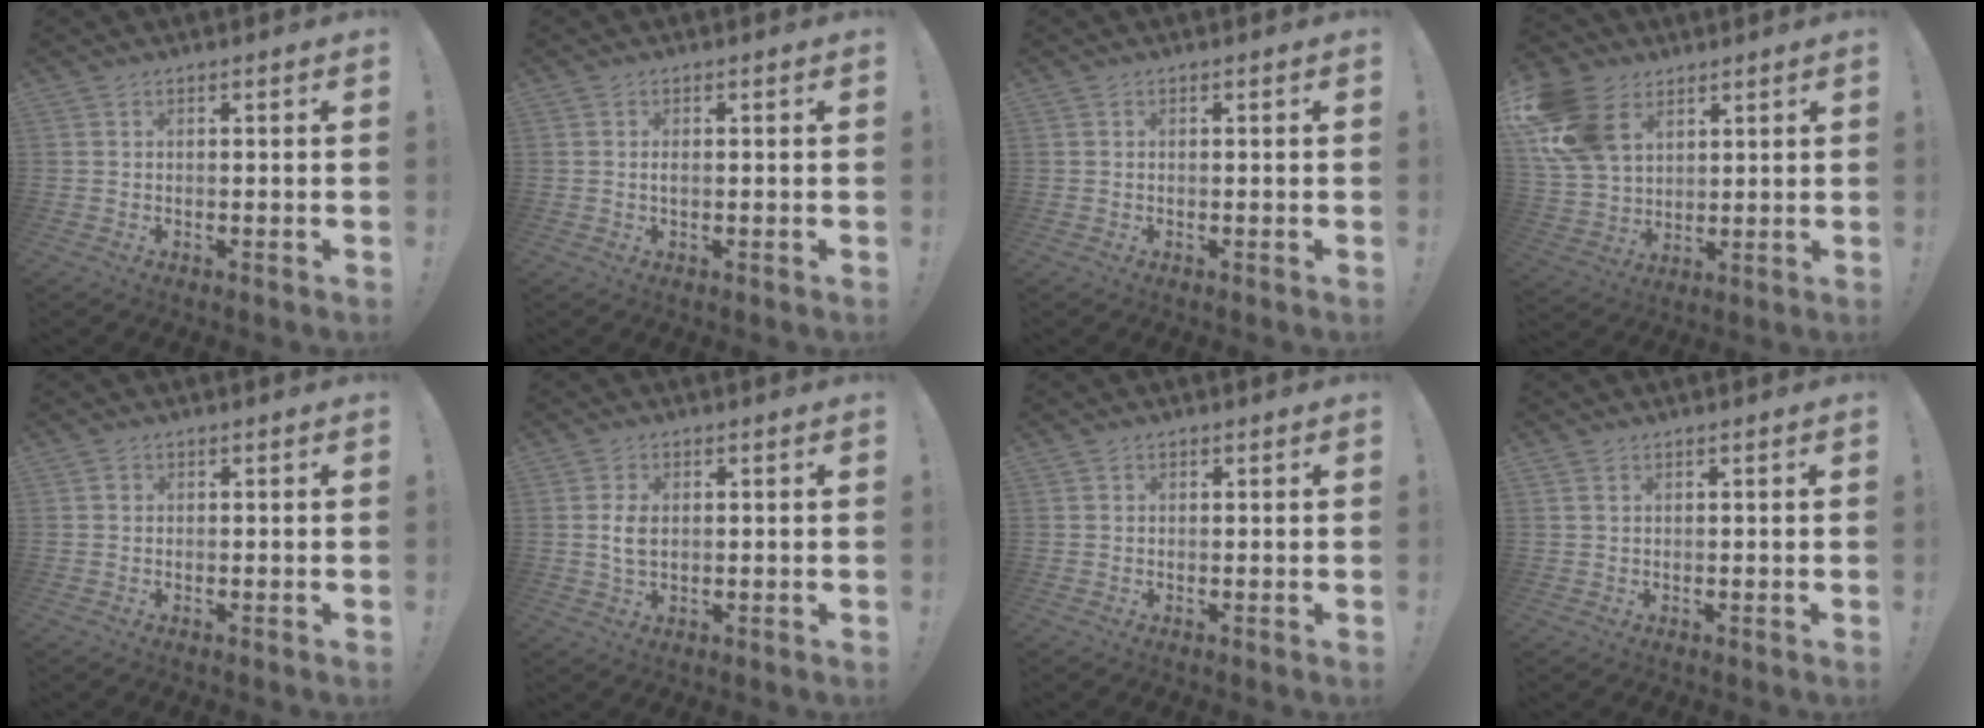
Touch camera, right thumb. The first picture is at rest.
{"total": 0.8, "force": [-0.2, 0.2, 0.8], "torque": [-0.011, 0.000, -0.004]}
{"total": 0.0}
{"total": 17.4, "force": [7.6, 12.6, 9.3], "torque": [-0.193, -0.025, 0.149]}
{"total": 0.9, "force": [0.1, 0.8, 0.4], "torque": [-0.001, 0.001, 0.000]}
{"total": 4.5, "force": [0.3, 2.8, 3.5], "torque": [-0.065, -0.005, 0.001]}
{"total": 0.6, "force": [0.2, 0.6, 0.0], "torque": [0.008, -0.002, 0.001]}
{"total": 1.0, "force": [0.6, 0.7, 0.4], "torque": [-0.009, 0.002, 0.011]}